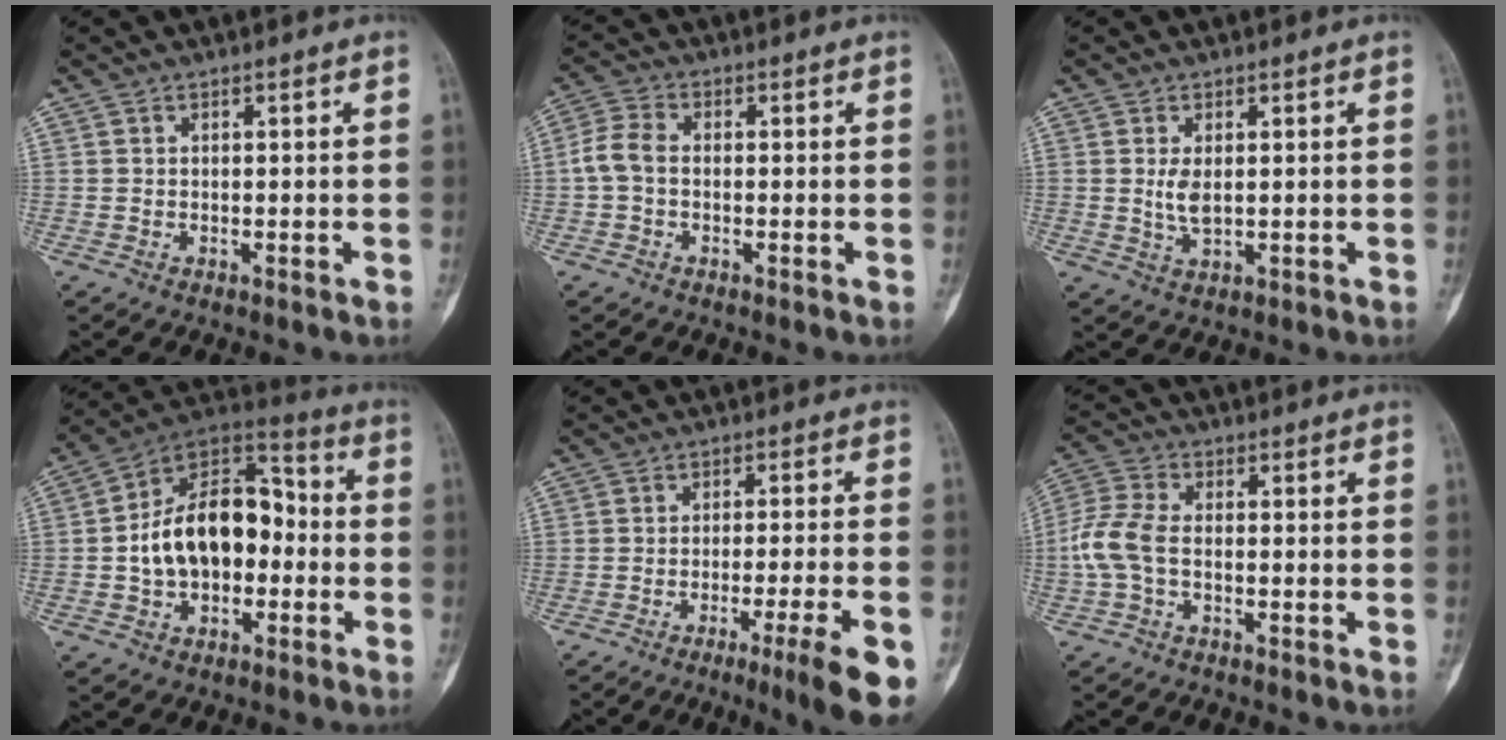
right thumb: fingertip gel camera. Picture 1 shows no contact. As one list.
[{"total": 4.6, "force": [-0.6, 3.0, 3.4], "torque": [-0.075, 0.013, -0.021]}, {"total": 3.5, "force": [0.5, 1.6, 3.0], "torque": [-0.062, -0.009, 0.015]}, {"total": 18.2, "force": [-1.5, 11.9, 13.7], "torque": [-0.194, 0.047, -0.032]}, {"total": 10.8, "force": [-5.4, 0.4, 9.3], "torque": [-0.135, -0.001, -0.078]}, {"total": 6.8, "force": [-1.3, 3.8, 5.5], "torque": [-0.141, 0.019, -0.033]}]